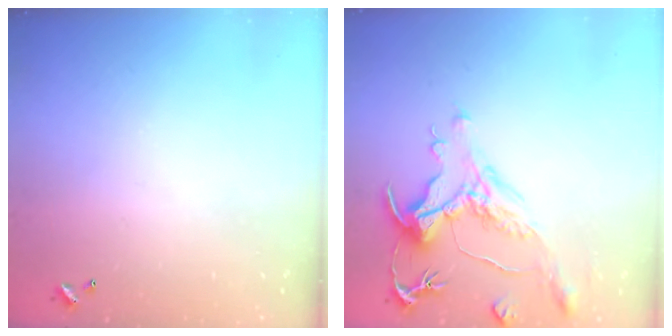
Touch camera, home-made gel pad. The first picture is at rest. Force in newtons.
{"total": 1.4, "press": 0.7, "slide": 1.2}